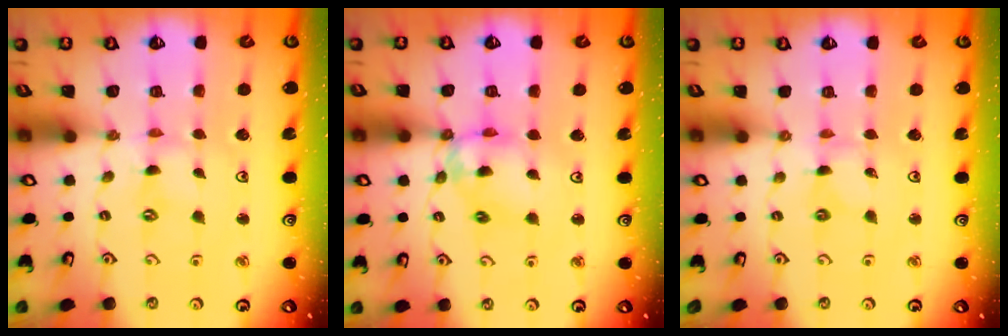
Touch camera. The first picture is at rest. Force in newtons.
{"total": 11.9, "press": 11.8, "slide": 0.9}
{"total": 0.0}